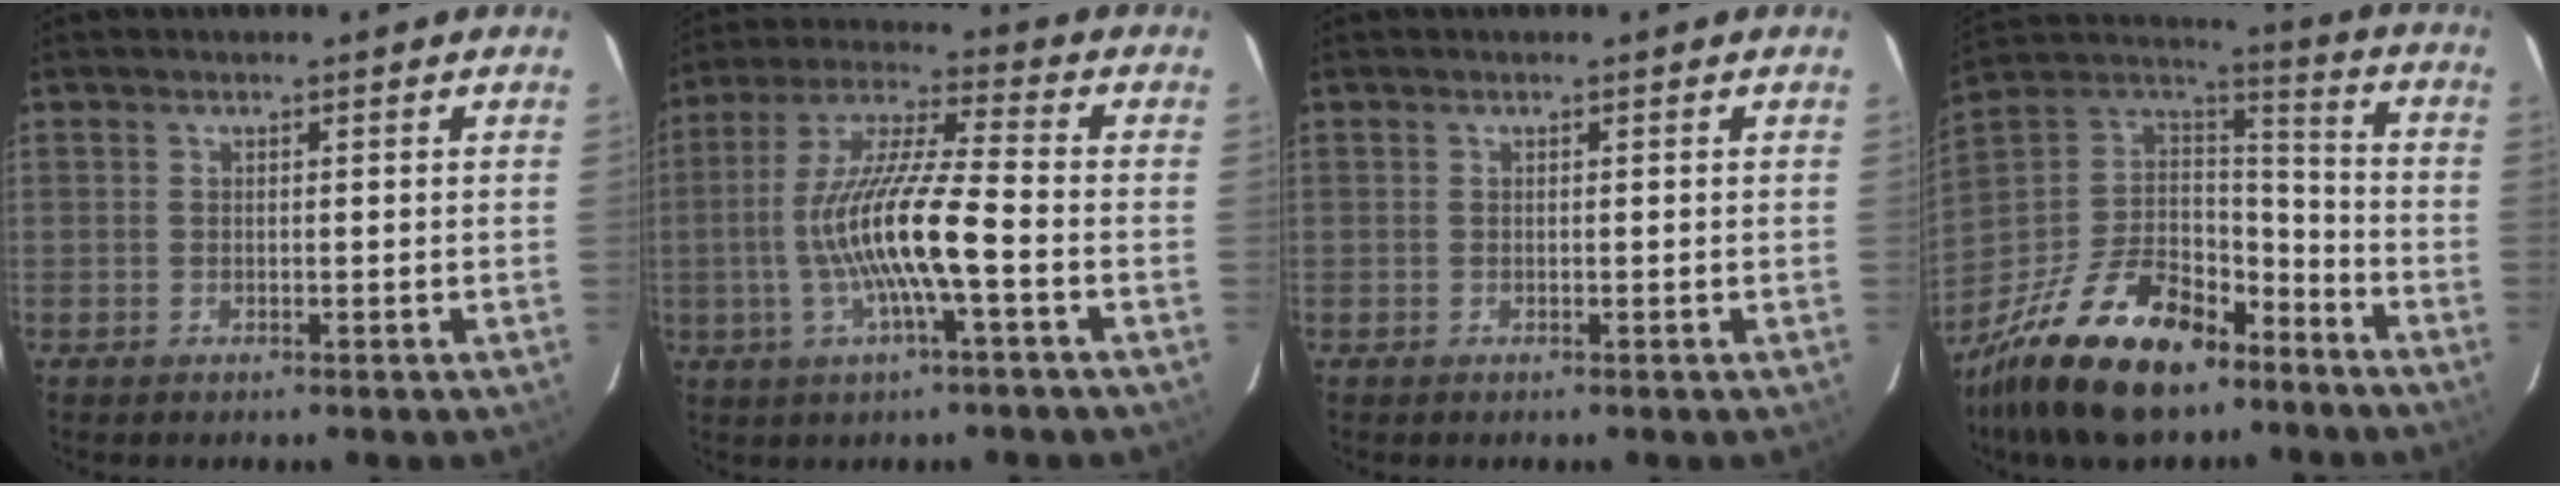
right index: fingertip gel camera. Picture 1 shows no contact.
{"total": 13.9, "force": [-3.4, 1.1, 13.4], "torque": [-0.267, 0.003, -0.065]}
{"total": 0.0}
{"total": 26.2, "force": [-17.4, 13.0, 14.7], "torque": [-0.306, 0.009, -0.280]}